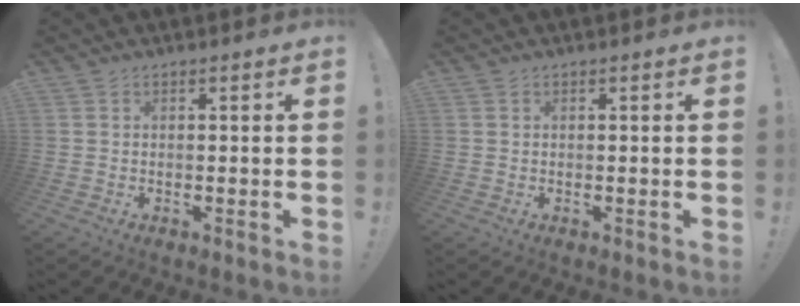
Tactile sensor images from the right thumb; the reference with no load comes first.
{"total": 0.0}